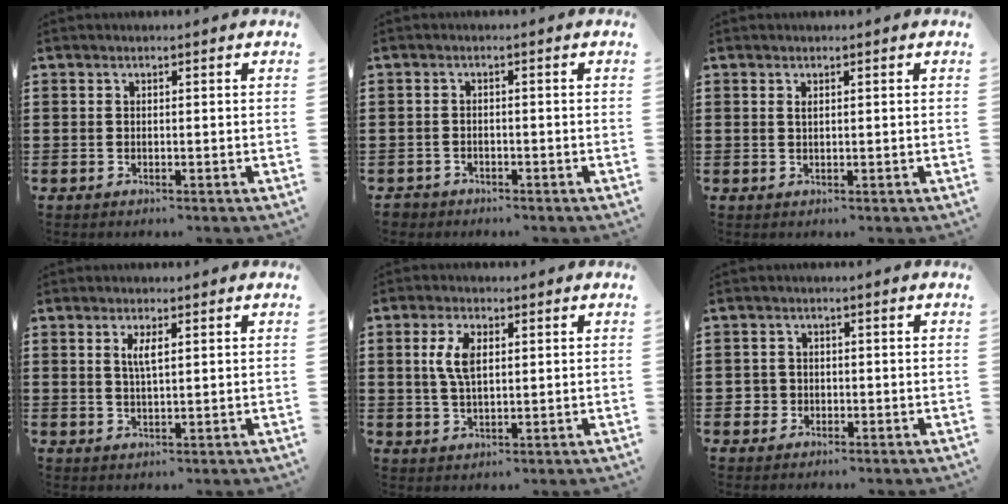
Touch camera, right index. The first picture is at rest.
{"total": 1.3, "force": [-1.2, 0.5, -0.1], "torque": [-0.003, 0.002, -0.028]}
{"total": 0.7, "force": [0.3, 0.3, 0.6], "torque": [-0.013, 0.002, 0.006]}
{"total": 2.8, "force": [1.4, 2.1, 1.2], "torque": [-0.031, 0.009, 0.026]}
{"total": 5.3, "force": [1.2, 2.5, 4.6], "torque": [-0.104, 0.007, 0.017]}
{"total": 2.0, "force": [-0.8, 1.8, 0.3], "torque": [-0.012, 0.002, -0.020]}